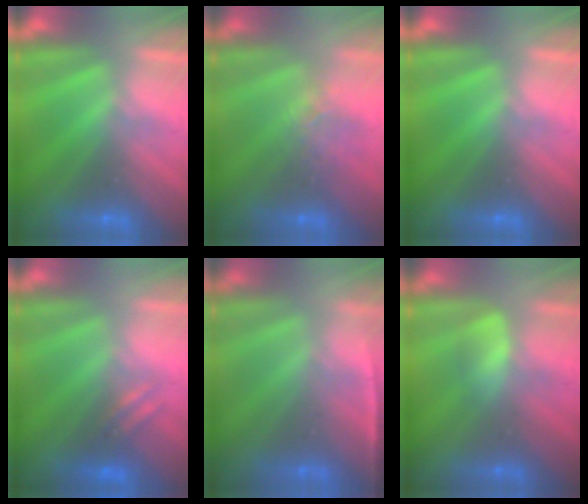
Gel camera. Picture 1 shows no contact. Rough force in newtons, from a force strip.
{"total": 3.8}
{"total": 0.0}
{"total": 2.5}
{"total": 1.4}
{"total": 2.7}